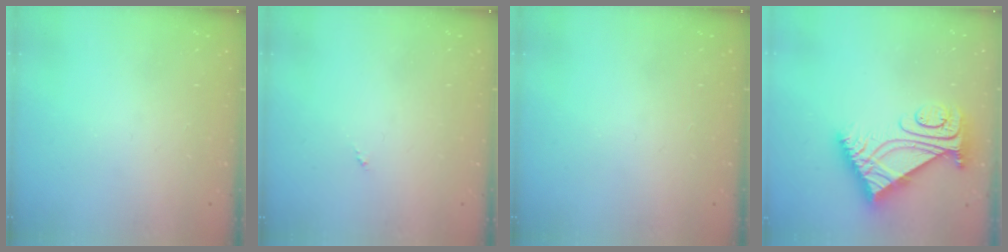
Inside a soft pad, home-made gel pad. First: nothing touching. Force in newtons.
{"total": 0.0}
{"total": 0.0}
{"total": 9.6, "press": 9.6, "slide": 0.9}